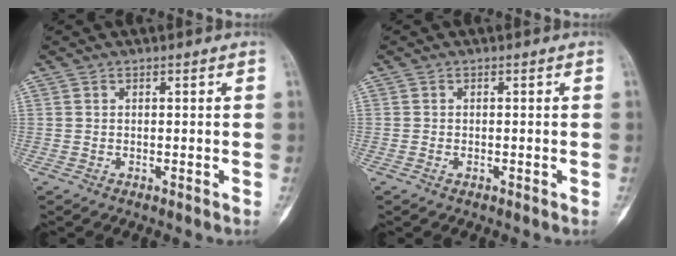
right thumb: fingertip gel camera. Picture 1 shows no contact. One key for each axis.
{"total": 0.6, "fx": -0.3, "fy": 0.3, "fz": 0.4, "tx": -0.008, "ty": 0.002, "tz": -0.005}